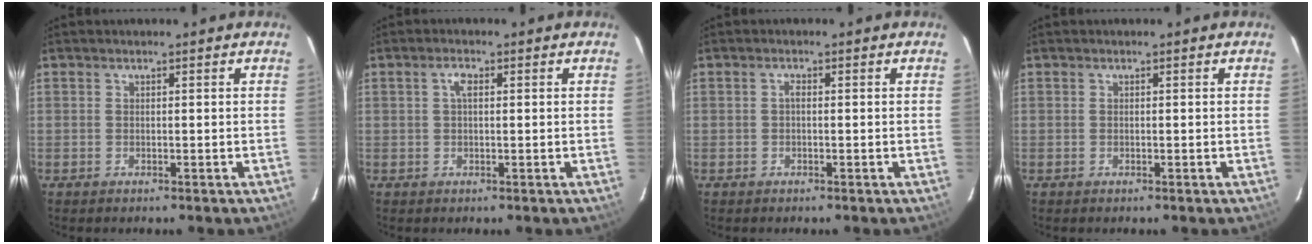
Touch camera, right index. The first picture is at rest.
{"total": 1.9, "force": [0.5, 0.8, 1.7], "torque": [-0.034, 0.007, 0.007]}
{"total": 0.8, "force": [-0.1, 0.4, 0.7], "torque": [-0.012, 0.005, -0.004]}
{"total": 0.0}